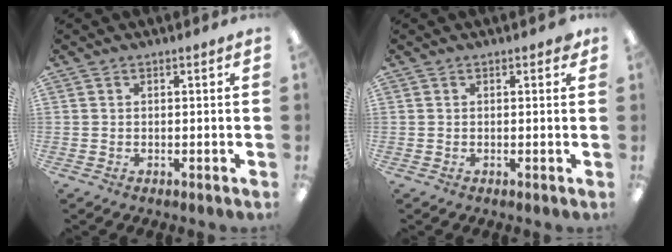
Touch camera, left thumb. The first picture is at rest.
{"total": 1.0, "force": [0.5, 0.5, 0.7], "torque": [-0.007, 0.000, 0.007]}